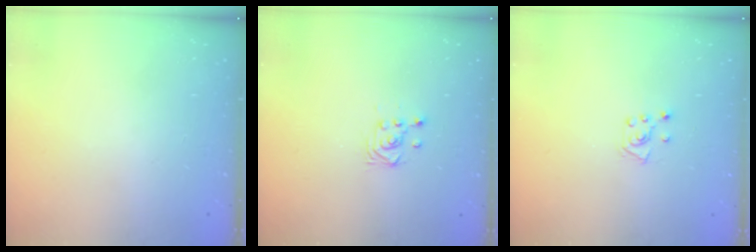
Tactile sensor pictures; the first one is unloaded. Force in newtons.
{"total": 3.5, "press": 3.4, "slide": 0.8}
{"total": 5.9, "press": 5.8, "slide": 0.7}